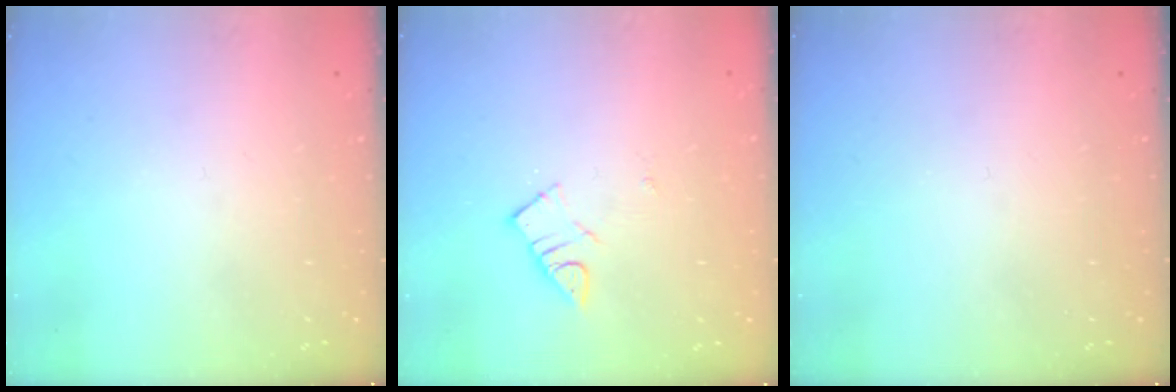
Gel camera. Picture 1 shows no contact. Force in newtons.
{"total": 3.6, "press": 3.6, "slide": 0.3}
{"total": 0.0}